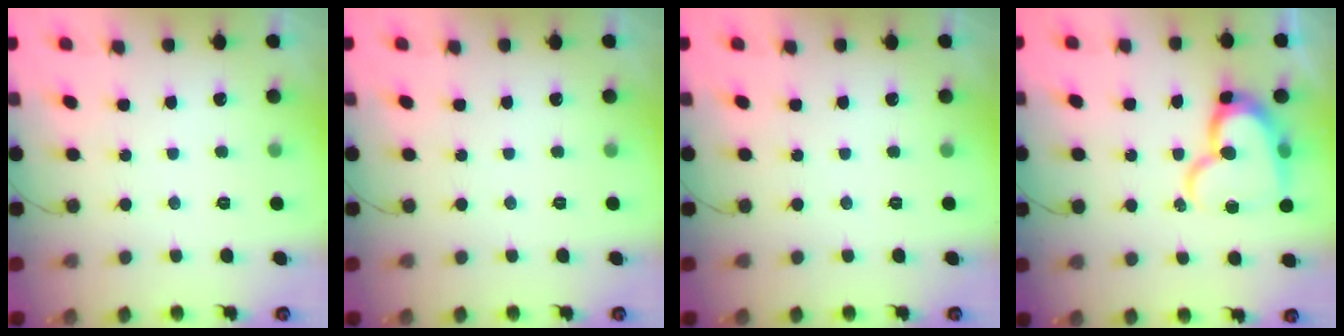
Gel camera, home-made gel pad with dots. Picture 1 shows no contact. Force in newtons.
{"total": 0.0}
{"total": 0.0}
{"total": 15.6, "press": 15.5, "slide": 1.4}